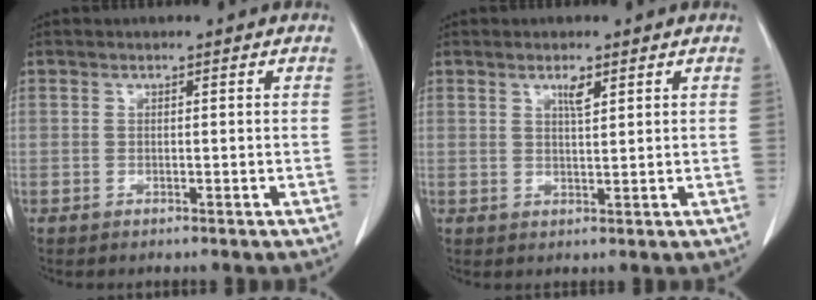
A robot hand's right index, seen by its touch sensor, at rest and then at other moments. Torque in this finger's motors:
{"motor_torque": [-0.09, 0.11, -0.02, -0.01]}